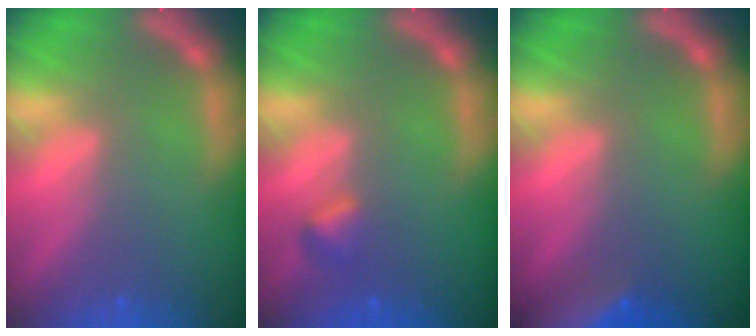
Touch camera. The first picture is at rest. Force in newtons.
{"total": 1.4}
{"total": 9.4}